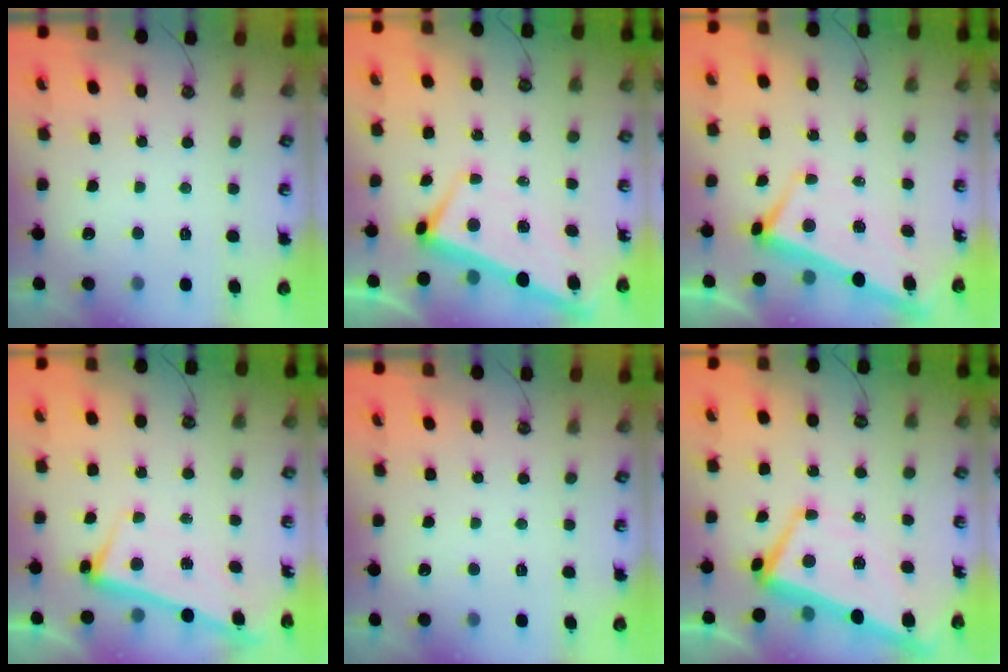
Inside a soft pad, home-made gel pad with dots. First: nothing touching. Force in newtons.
{"total": 1.8, "press": 1.5, "slide": 0.9}
{"total": 3.0, "press": 2.9, "slide": 0.9}
{"total": 2.5, "press": 2.4, "slide": 0.6}
{"total": 0.0}
{"total": 1.9, "press": 1.7, "slide": 1.0}